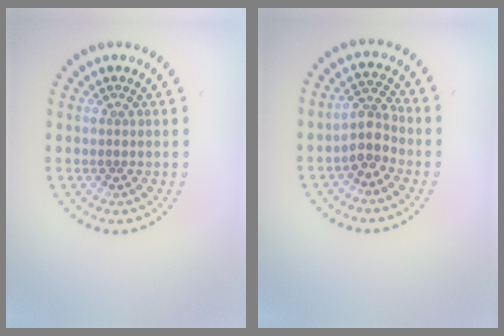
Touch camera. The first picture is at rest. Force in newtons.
{"total": 2.6, "press": 2.1, "slide": 1.6}